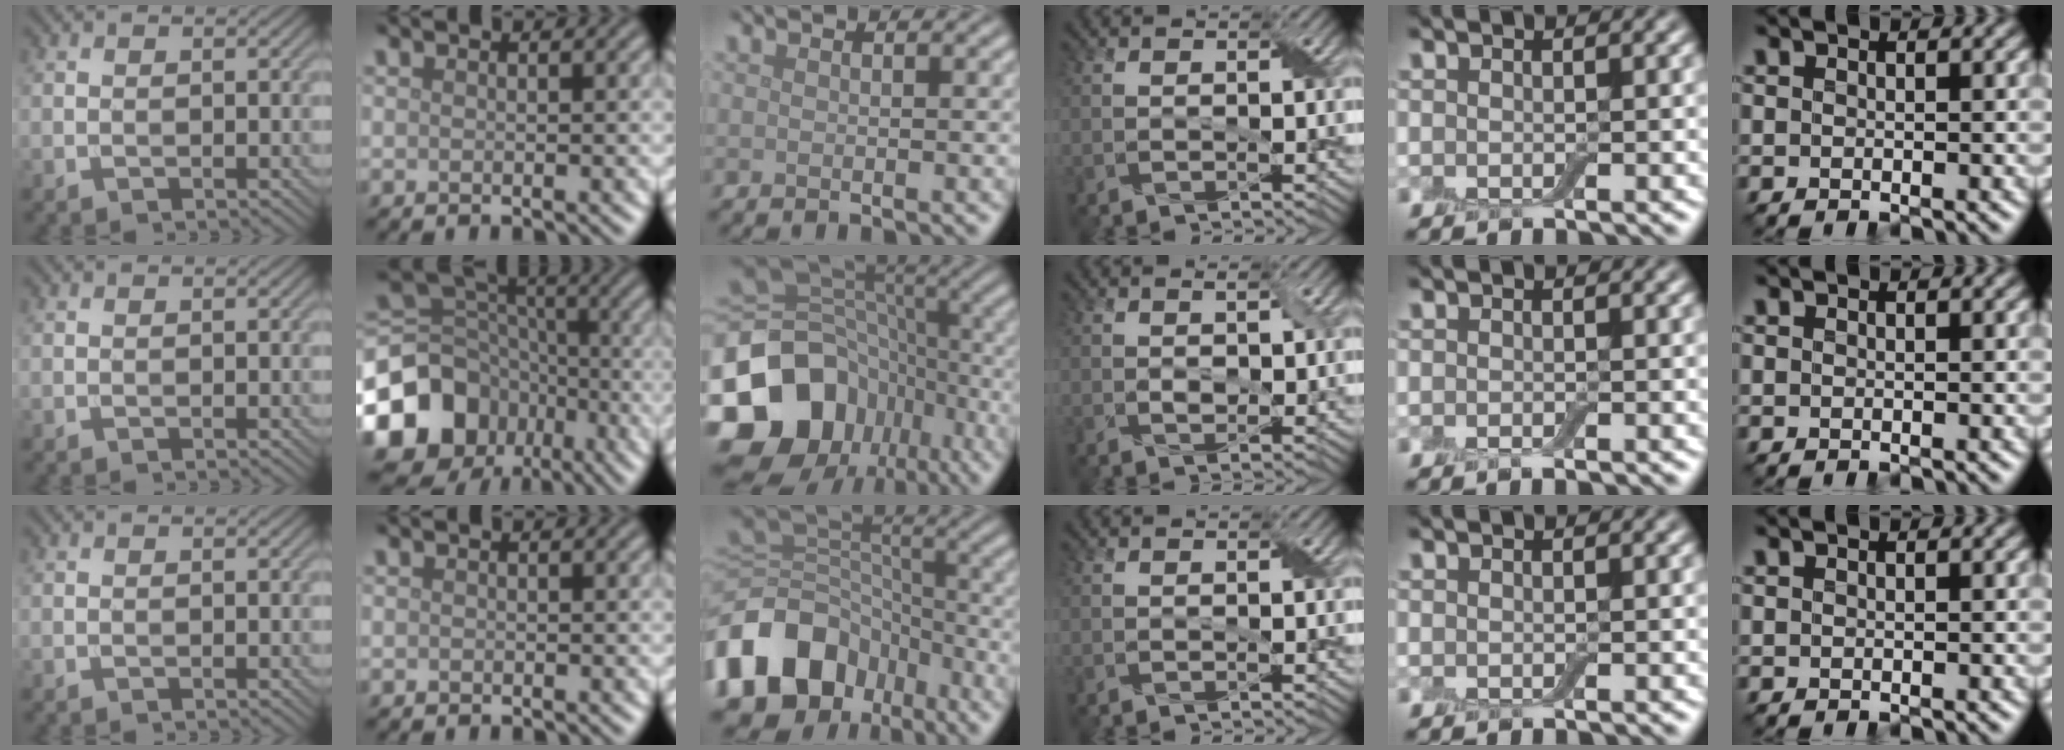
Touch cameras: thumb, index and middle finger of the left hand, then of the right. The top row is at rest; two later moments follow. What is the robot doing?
{"motion": "fold", "object": "aluminum foil"}